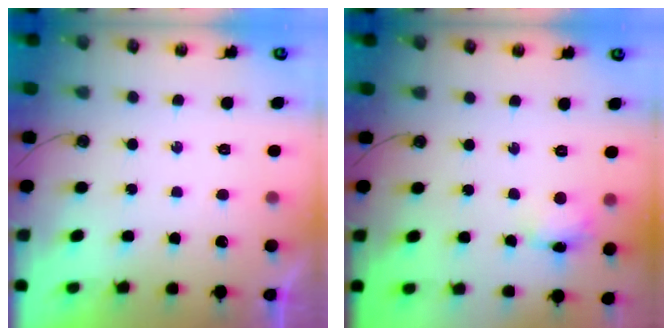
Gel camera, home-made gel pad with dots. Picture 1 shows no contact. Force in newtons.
{"total": 6.5, "press": 6.4, "slide": 0.6}